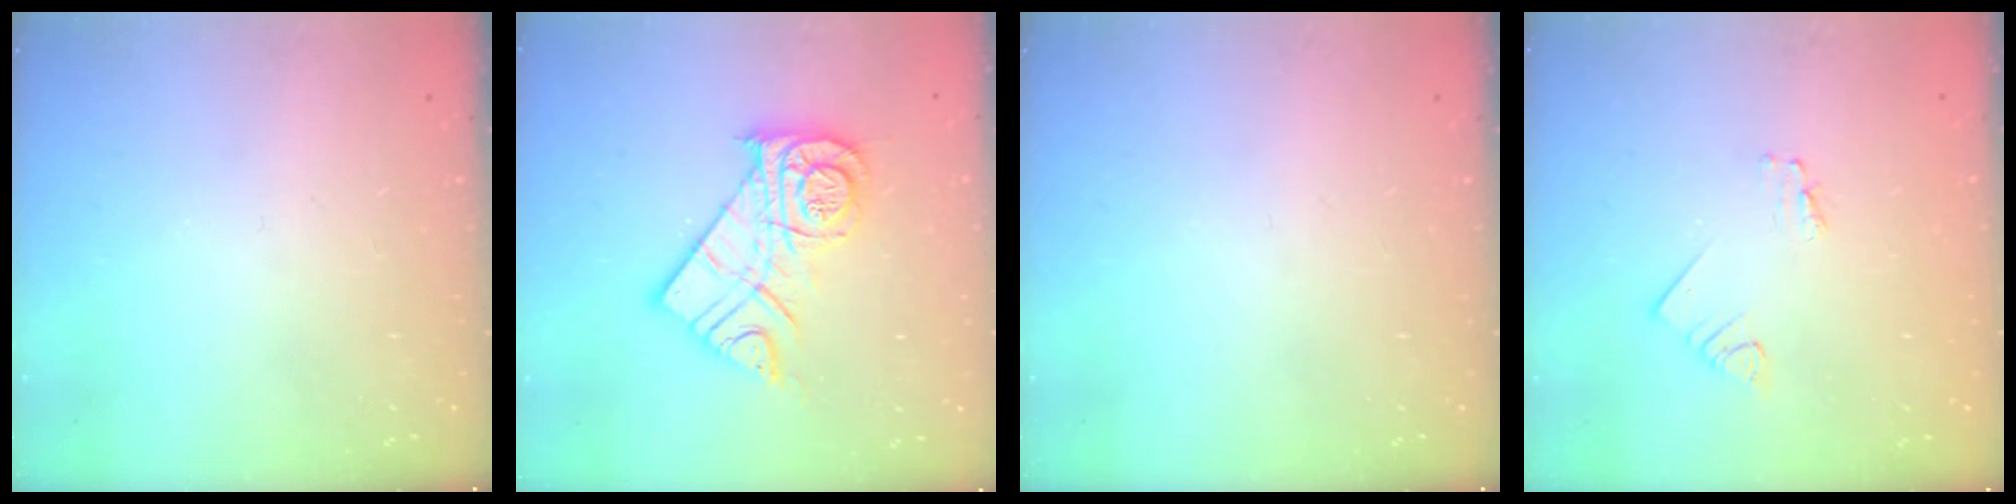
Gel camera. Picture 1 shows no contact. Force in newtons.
{"total": 16.2, "press": 16.1, "slide": 1.6}
{"total": 0.0}
{"total": 1.6, "press": 1.6, "slide": 0.1}